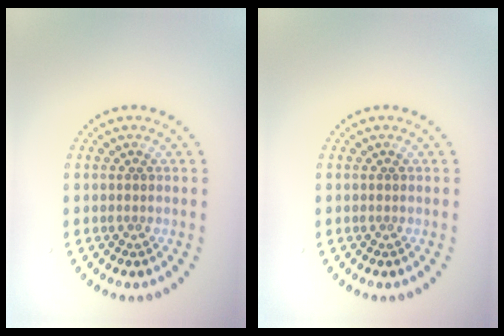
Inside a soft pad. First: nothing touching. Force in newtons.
{"total": 0.0}